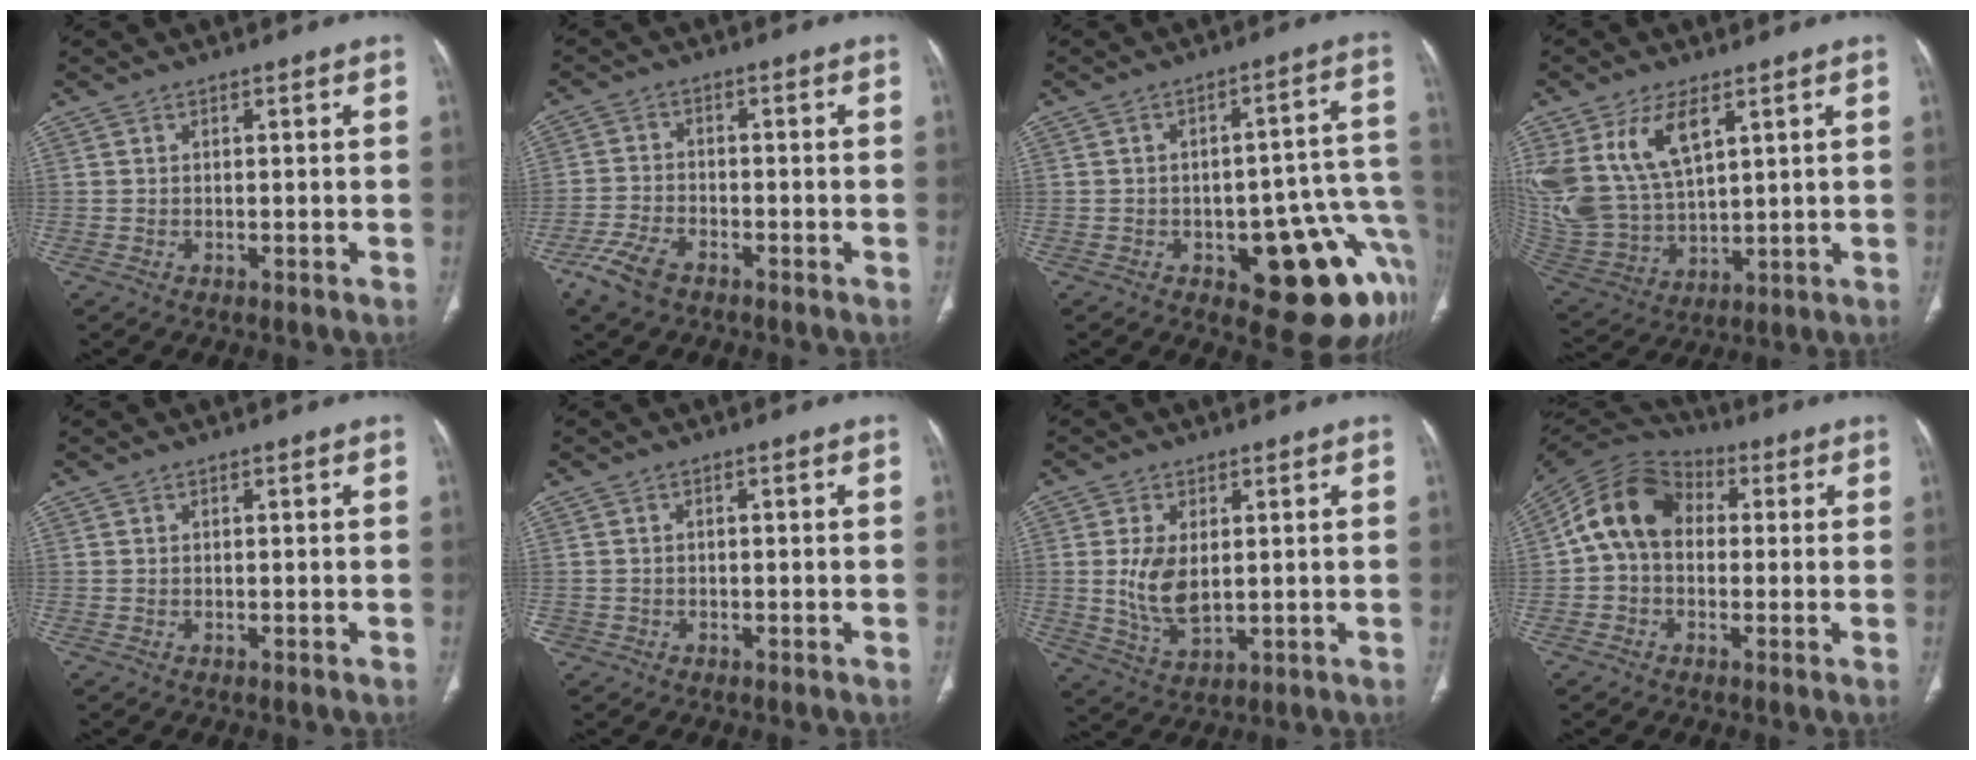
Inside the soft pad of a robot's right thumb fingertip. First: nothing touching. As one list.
[{"total": 6.2, "force": [-4.2, 2.9, 3.4], "torque": [-0.081, 0.011, -0.081]}, {"total": 18.4, "force": [-6.8, 7.8, 15.3], "torque": [-0.106, 0.053, -0.068]}, {"total": 16.4, "force": [7.4, 8.7, 11.8], "torque": [-0.236, -0.027, 0.162]}, {"total": 0.0}, {"total": 1.1, "force": [-0.4, 1.0, 0.1], "torque": [0.005, 0.006, -0.008]}, {"total": 7.9, "force": [0.8, 4.3, 6.6], "torque": [-0.125, -0.014, 0.027]}, {"total": 12.3, "force": [0.9, 9.1, 8.1], "torque": [-0.136, 0.036, 0.001]}]